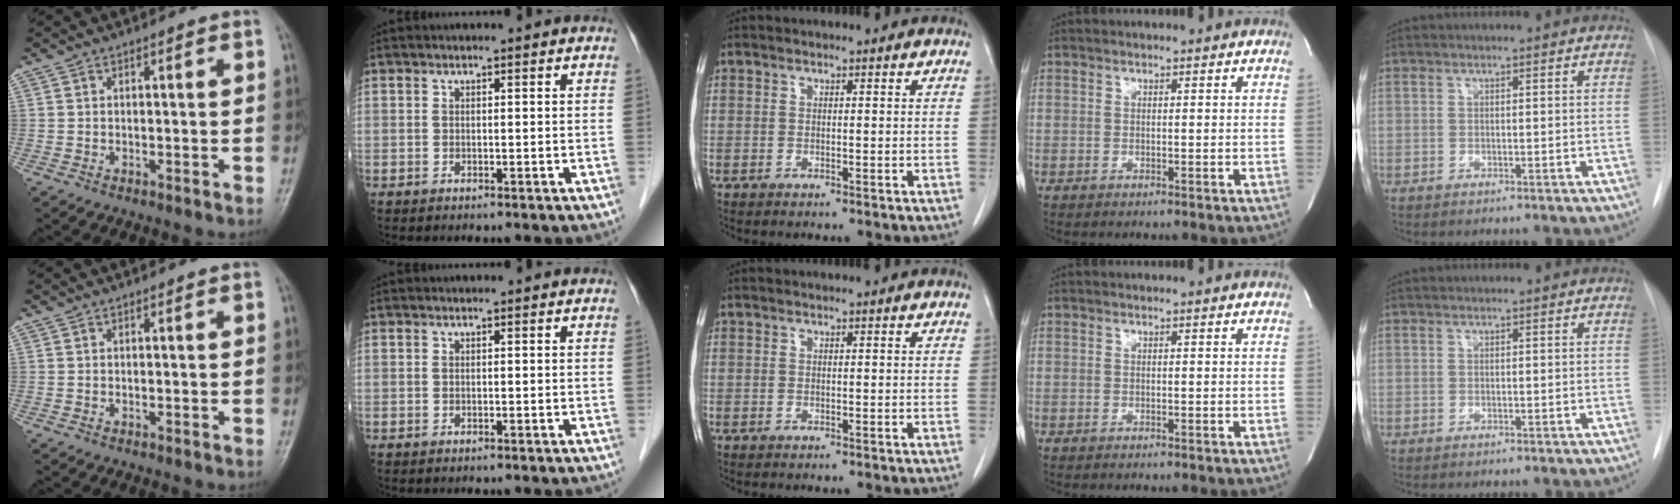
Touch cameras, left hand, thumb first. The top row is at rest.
{}